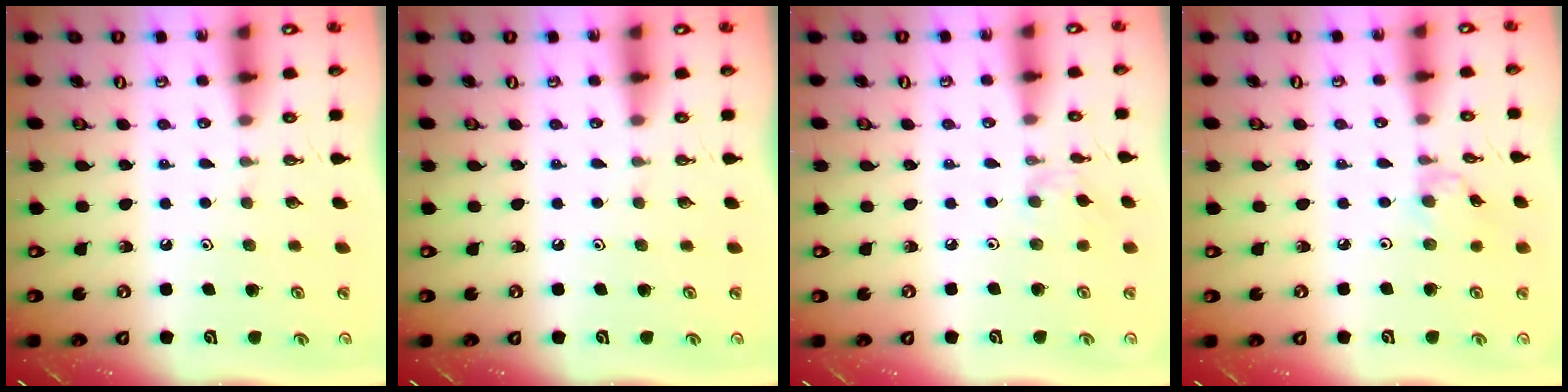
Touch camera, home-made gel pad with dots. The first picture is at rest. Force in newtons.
{"total": 0.0}
{"total": 1.3, "press": 1.2, "slide": 0.4}
{"total": 0.9, "press": 0.9, "slide": 0.3}